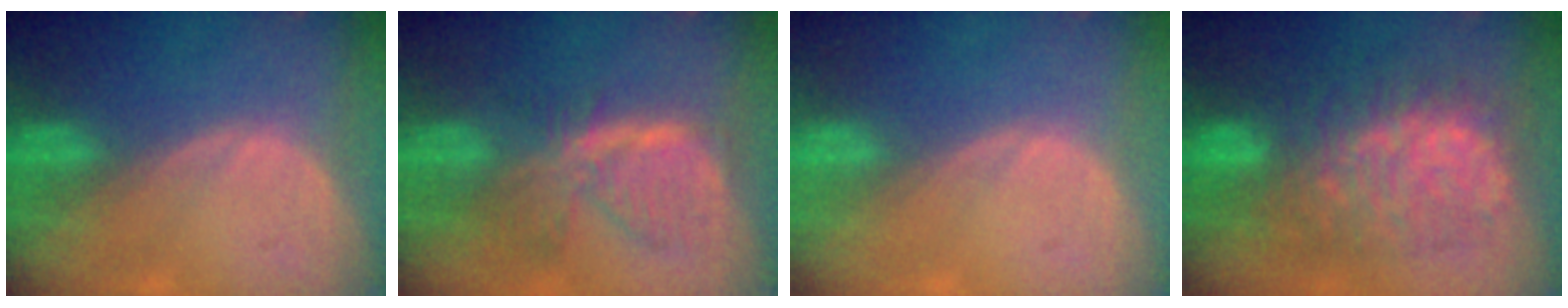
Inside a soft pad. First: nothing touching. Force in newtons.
{"total": 8.0, "press": 7.1, "slide": 3.8}
{"total": 0.0}
{"total": 12.2, "press": 12.1, "slide": 1.3}